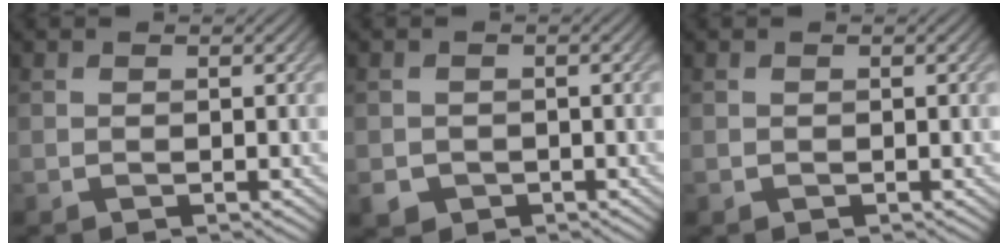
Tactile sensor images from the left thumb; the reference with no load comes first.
{"total": 2.2, "force": [-0.9, 1.9, 0.6], "torque": [-0.012, -0.012, -0.019]}
{"total": 0.0}